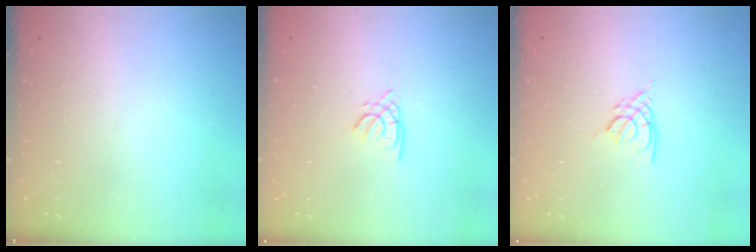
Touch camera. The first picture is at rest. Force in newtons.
{"total": 1.6, "press": 1.6, "slide": 0.2}
{"total": 2.6, "press": 2.6, "slide": 0.6}